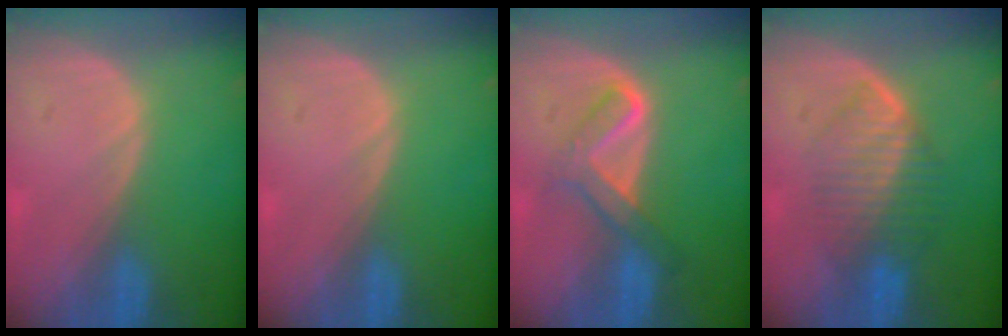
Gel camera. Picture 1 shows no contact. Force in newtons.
{"total": 0.0}
{"total": 5.2, "press": 5.2, "slide": 0.4}
{"total": 6.6, "press": 6.5, "slide": 1.3}